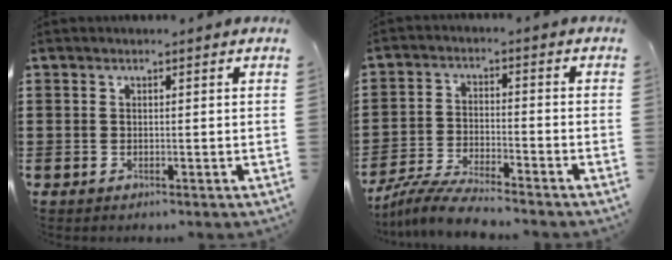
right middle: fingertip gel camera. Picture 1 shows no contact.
{"total": 6.1, "force": [-5.7, 0.1, 2.2], "torque": [-0.053, -0.010, -0.111]}